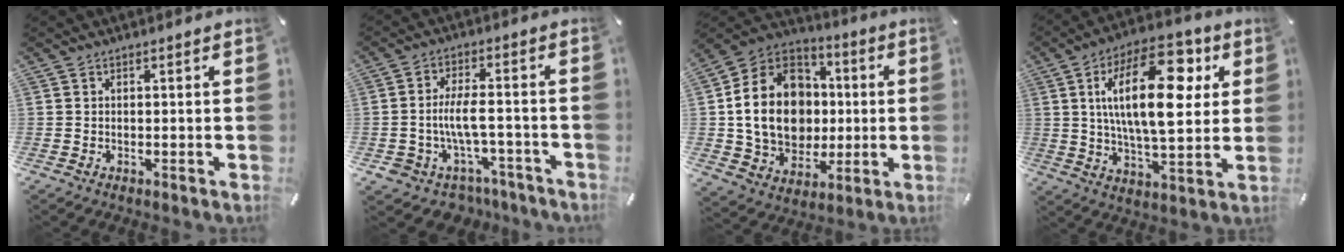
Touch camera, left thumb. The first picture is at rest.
{"total": 8.9, "force": [-2.6, 5.7, 6.4], "torque": [-0.135, 0.015, -0.042]}
{"total": 18.8, "force": [-0.3, 15.8, 10.1], "torque": [-0.211, 0.007, 0.002]}
{"total": 22.8, "force": [6.4, 10.6, 19.2], "torque": [-0.326, -0.005, 0.095]}